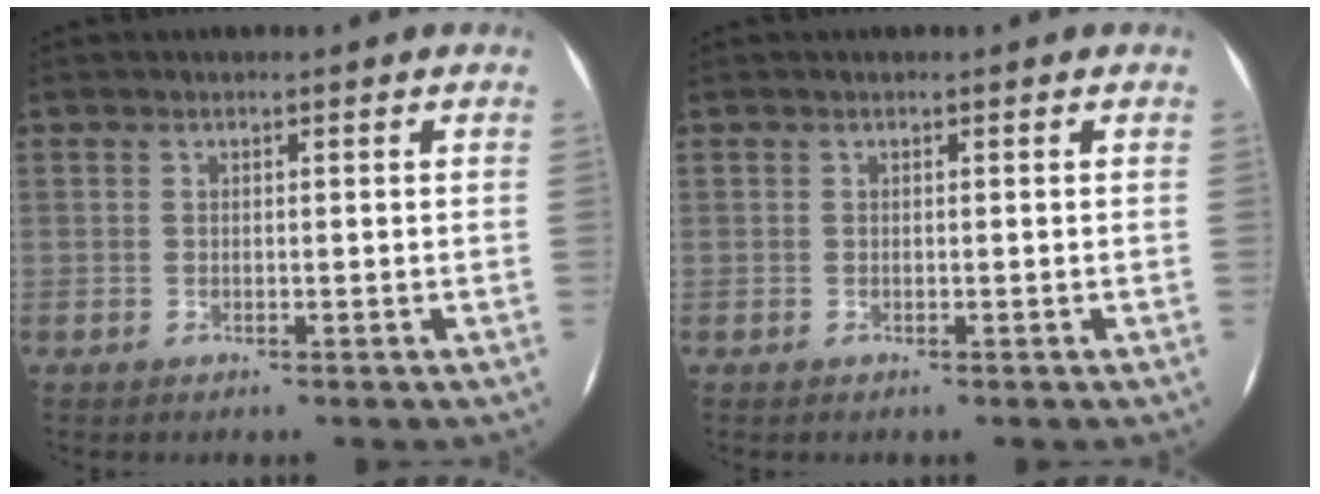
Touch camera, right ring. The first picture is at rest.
{"total": 0.0}